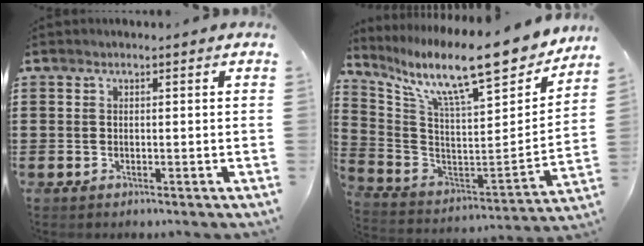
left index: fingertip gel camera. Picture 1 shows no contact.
{"total": 14.3, "force": [11.1, 1.8, 8.8], "torque": [-0.174, -0.087, 0.180]}